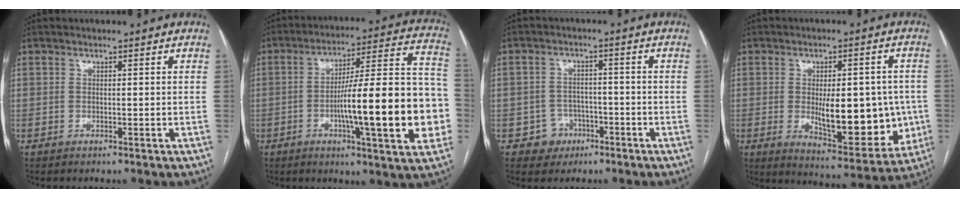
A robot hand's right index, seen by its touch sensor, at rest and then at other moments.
{"total": 21.4, "force": [-4.5, 2.6, 20.8], "torque": [-0.250, 0.026, -0.061]}
{"total": 4.5, "force": [-2.1, 4.0, 0.1], "torque": [0.009, 0.017, -0.029]}
{"total": 15.2, "force": [-1.7, 5.9, 13.9], "torque": [-0.187, -0.004, -0.006]}